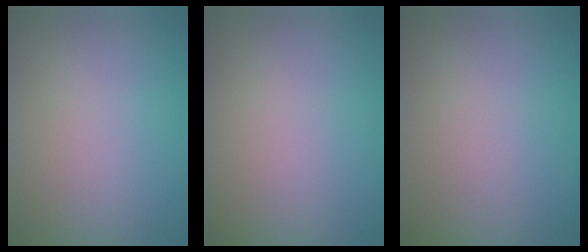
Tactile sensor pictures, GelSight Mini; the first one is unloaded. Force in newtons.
{"total": 0.0}
{"total": 0.0}